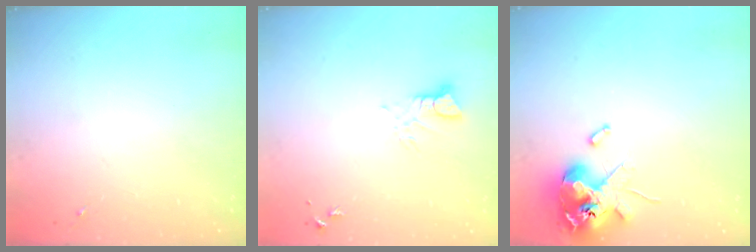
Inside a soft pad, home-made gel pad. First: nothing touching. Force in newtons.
{"total": 3.6, "press": 3.6, "slide": 0.3}
{"total": 13.1, "press": 12.9, "slide": 2.2}